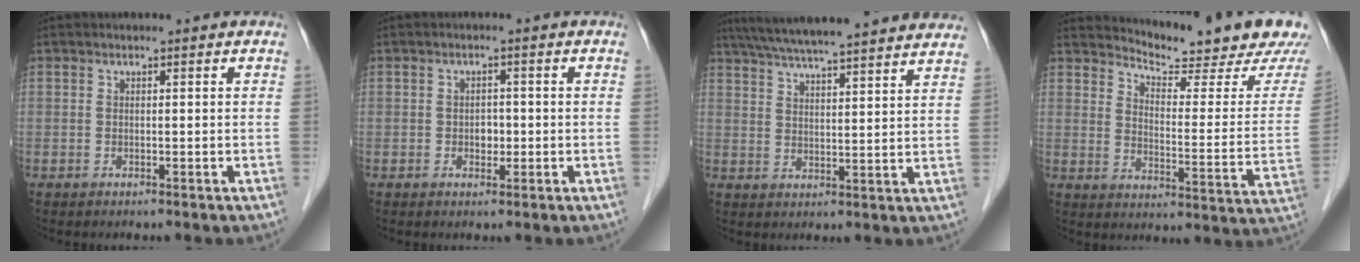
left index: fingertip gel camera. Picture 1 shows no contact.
{"total": 1.8, "force": [-0.4, 1.3, 1.2], "torque": [-0.018, 0.003, -0.004]}
{"total": 24.4, "force": [21.6, 1.6, 11.2], "torque": [-0.185, 0.025, 0.290]}
{"total": 17.1, "force": [16.3, 0.4, 5.3], "torque": [-0.084, -0.092, 0.200]}